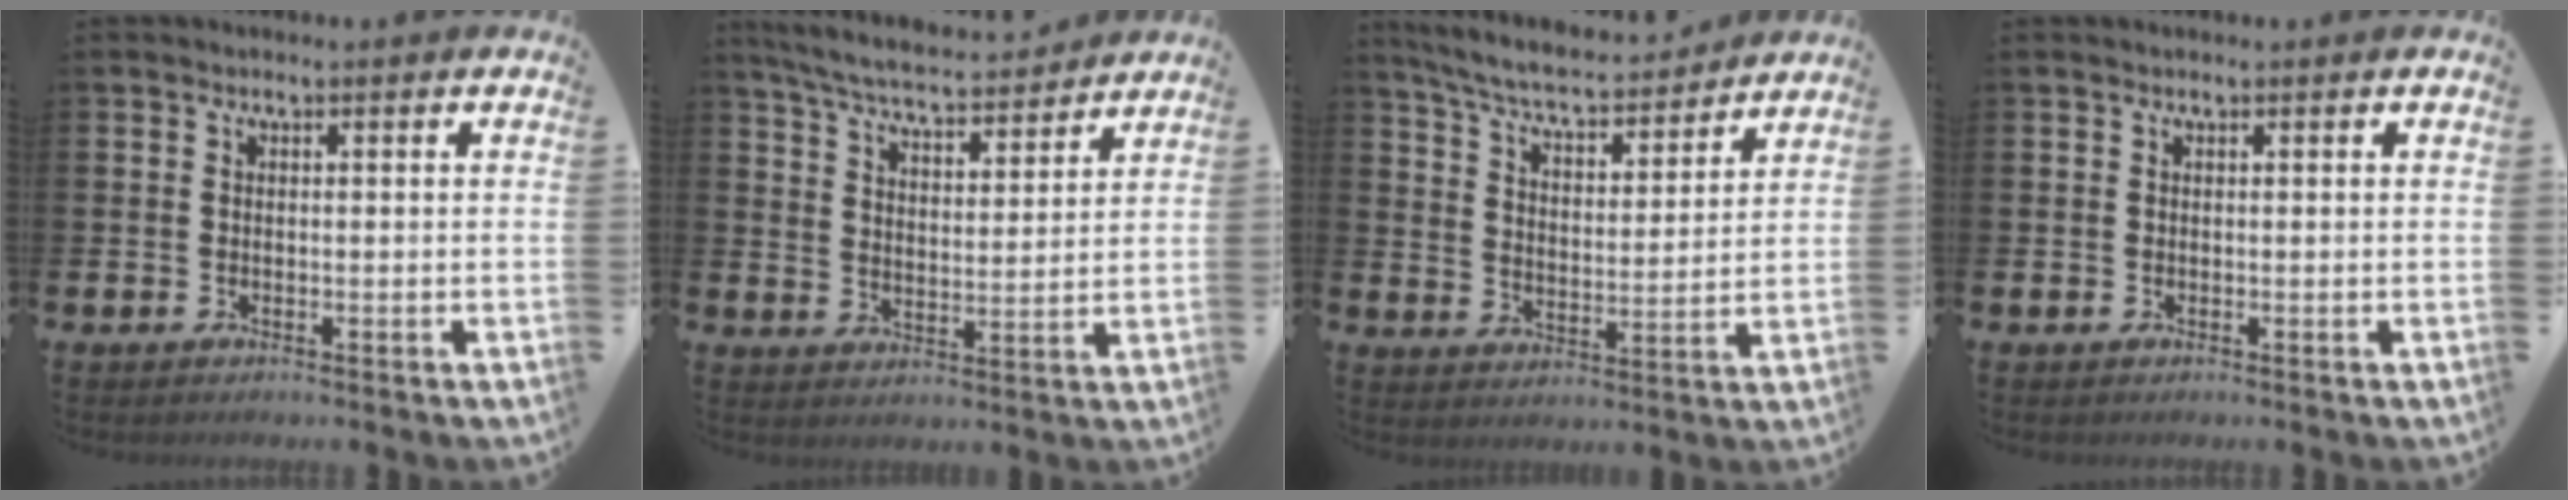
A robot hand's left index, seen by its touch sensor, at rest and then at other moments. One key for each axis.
{"total": 6.3, "fx": 6.0, "fy": 0.7, "fz": 1.7, "tx": -0.058, "ty": -0.039, "tz": 0.103}
{"total": 6.7, "fx": 6.3, "fy": 0.9, "fz": 2.2, "tx": -0.072, "ty": -0.046, "tz": 0.105}
{"total": 0.0}